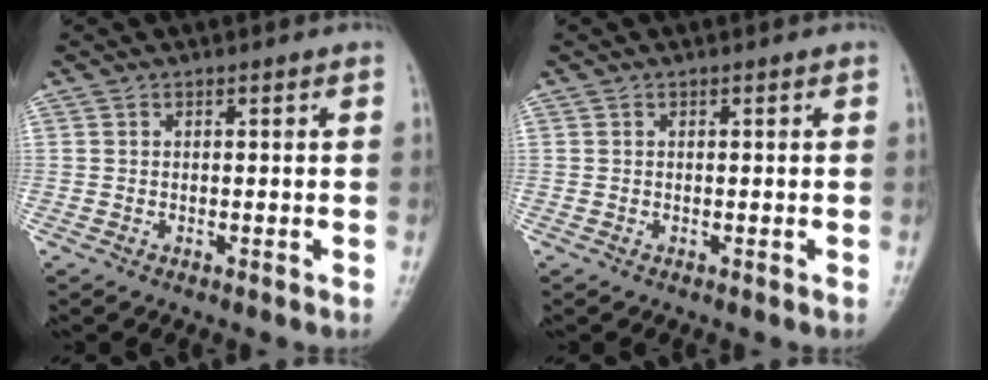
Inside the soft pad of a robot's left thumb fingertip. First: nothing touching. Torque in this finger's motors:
{"motor_torque": [0.01, 0.01, 0.00, 0.00, 0.02]}